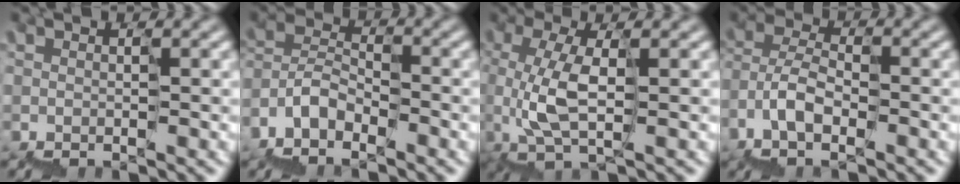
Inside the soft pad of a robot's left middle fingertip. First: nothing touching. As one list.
[{"total": 4.1, "force": [-3.4, 2.0, 1.0], "torque": [-0.021, 0.012, -0.062]}, {"total": 3.1, "force": [0.5, 1.2, 2.9], "torque": [-0.070, 0.004, 0.020]}, {"total": 3.8, "force": [-2.6, 2.0, 1.9], "torque": [-0.041, 0.014, -0.049]}]